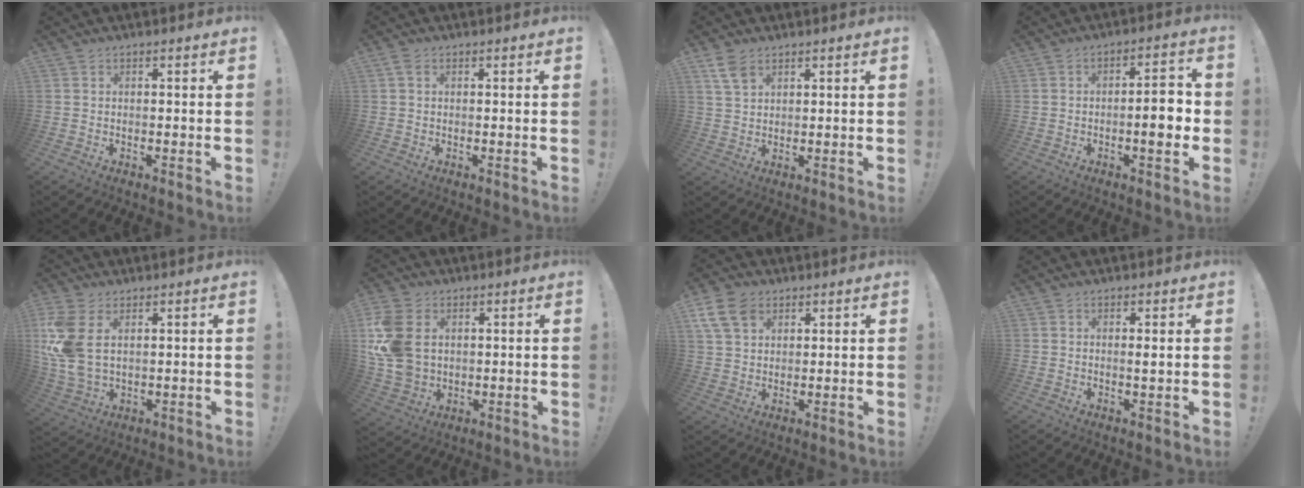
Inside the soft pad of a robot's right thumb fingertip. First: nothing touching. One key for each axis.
{"total": 1.4, "fx": 0.6, "fy": 0.9, "fz": 1.0, "tx": -0.012, "ty": 0.002, "tz": 0.008}
{"total": 5.4, "fx": 3.4, "fy": 3.0, "fz": 3.1, "tx": -0.050, "ty": -0.013, "tz": 0.064}
{"total": 8.2, "fx": -1.5, "fy": 2.4, "fz": 7.7, "tx": -0.105, "ty": 0.004, "tz": -0.028}
{"total": 11.8, "fx": 3.6, "fy": 6.9, "fz": 8.9, "tx": -0.197, "ty": -0.014, "tz": 0.071}
{"total": 15.6, "fx": 2.9, "fy": 11.8, "fz": 9.7, "tx": -0.199, "ty": -0.004, "tz": 0.059}
{"total": 10.0, "fx": 5.0, "fy": 6.8, "fz": 5.3, "tx": -0.098, "ty": -0.015, "tz": 0.100}
{"total": 1.1, "fx": 0.3, "fy": -0.1, "fz": 1.1, "tx": -0.011, "ty": -0.005, "tz": 0.001}